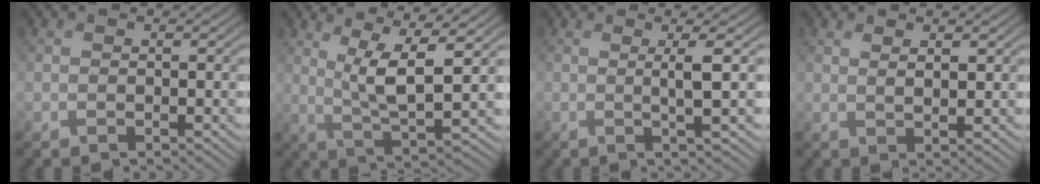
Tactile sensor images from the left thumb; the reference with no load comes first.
{"total": 8.5, "force": [3.2, 1.8, 7.6], "torque": [-0.149, 0.006, 0.065]}
{"total": 3.7, "force": [0.5, 0.2, 3.6], "torque": [-0.071, 0.011, 0.003]}
{"total": 2.1, "force": [1.3, 0.4, 1.6], "torque": [-0.028, -0.004, 0.024]}